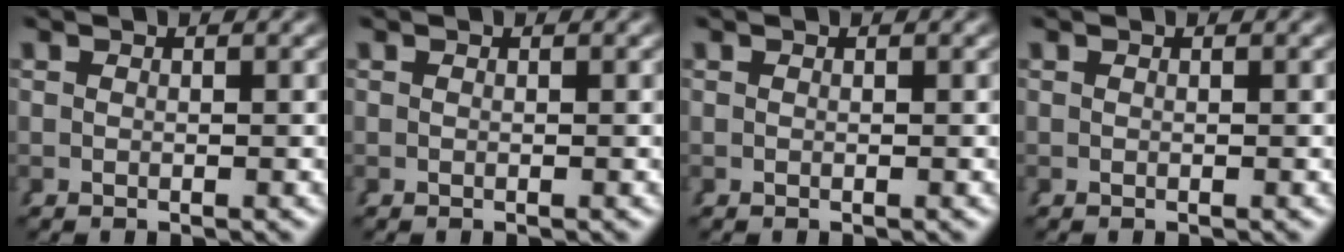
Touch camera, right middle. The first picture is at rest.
{"total": 0.0}
{"total": 0.0}
{"total": 0.0}